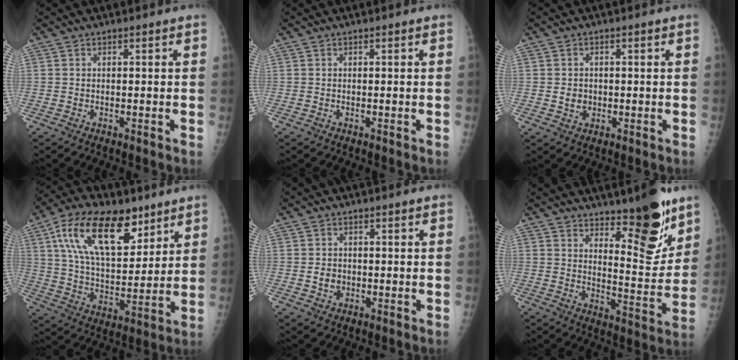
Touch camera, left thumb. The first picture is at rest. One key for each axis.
{"total": 0.0}
{"total": 2.8, "fx": -0.1, "fy": 2.5, "fz": 1.2, "tx": -0.006, "ty": 0.003, "tz": 0.002}
{"total": 20.2, "fx": 10.5, "fy": 10.4, "fz": 13.8, "tx": -0.208, "ty": -0.035, "tz": 0.188}
{"total": 2.6, "fx": -0.3, "fy": 2.3, "fz": 1.2, "tx": -0.010, "ty": 0.003, "tz": -0.002}
{"total": 13.4, "fx": 9.1, "fy": 4.3, "fz": 8.9, "tx": -0.086, "ty": -0.077, "tz": 0.144}